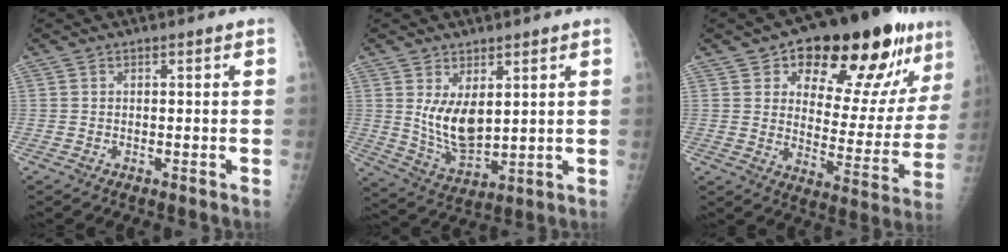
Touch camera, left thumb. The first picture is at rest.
{"total": 9.1, "force": [2.6, 4.8, 7.3], "torque": [-0.118, -0.030, 0.065]}
{"total": 23.4, "force": [13.9, 10.0, 16.0], "torque": [-0.170, -0.047, 0.204]}